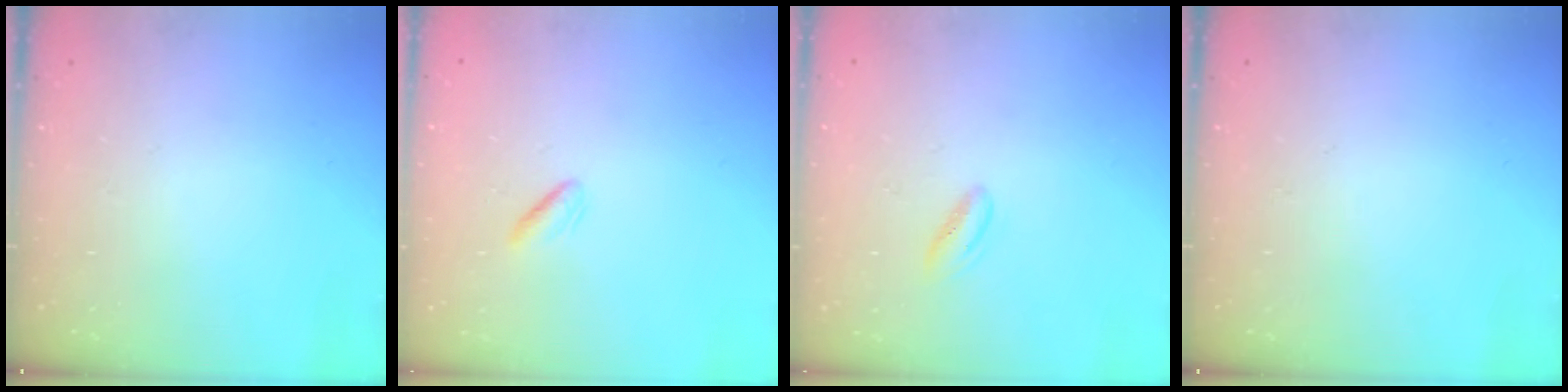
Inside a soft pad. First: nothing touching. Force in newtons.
{"total": 1.4, "press": 1.1, "slide": 0.9}
{"total": 3.1, "press": 3.0, "slide": 0.7}
{"total": 0.0}